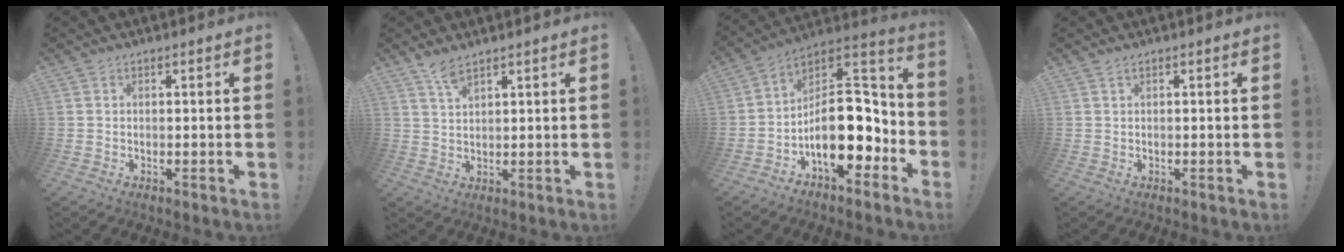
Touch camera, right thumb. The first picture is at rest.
{"total": 4.2, "force": [3.2, 0.9, 2.5], "torque": [-0.048, -0.019, 0.056]}
{"total": 19.9, "force": [-4.3, 11.7, 15.5], "torque": [-0.233, 0.016, -0.059]}
{"total": 0.6, "force": [0.3, -0.2, 0.4], "torque": [-0.016, 0.003, 0.006]}